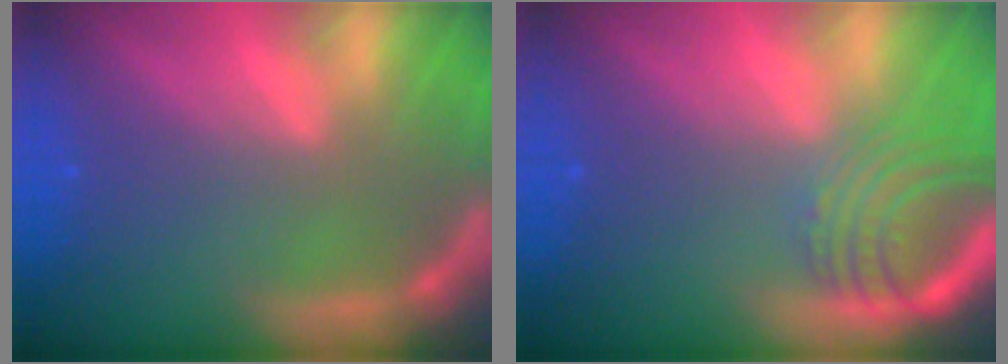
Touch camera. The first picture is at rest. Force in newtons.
{"total": 6.5}